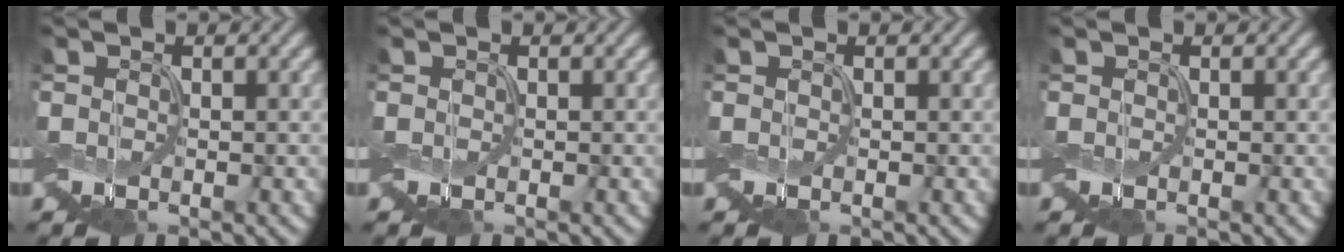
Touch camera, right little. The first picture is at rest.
{"total": 0.0}
{"total": 0.0}
{"total": 0.0}